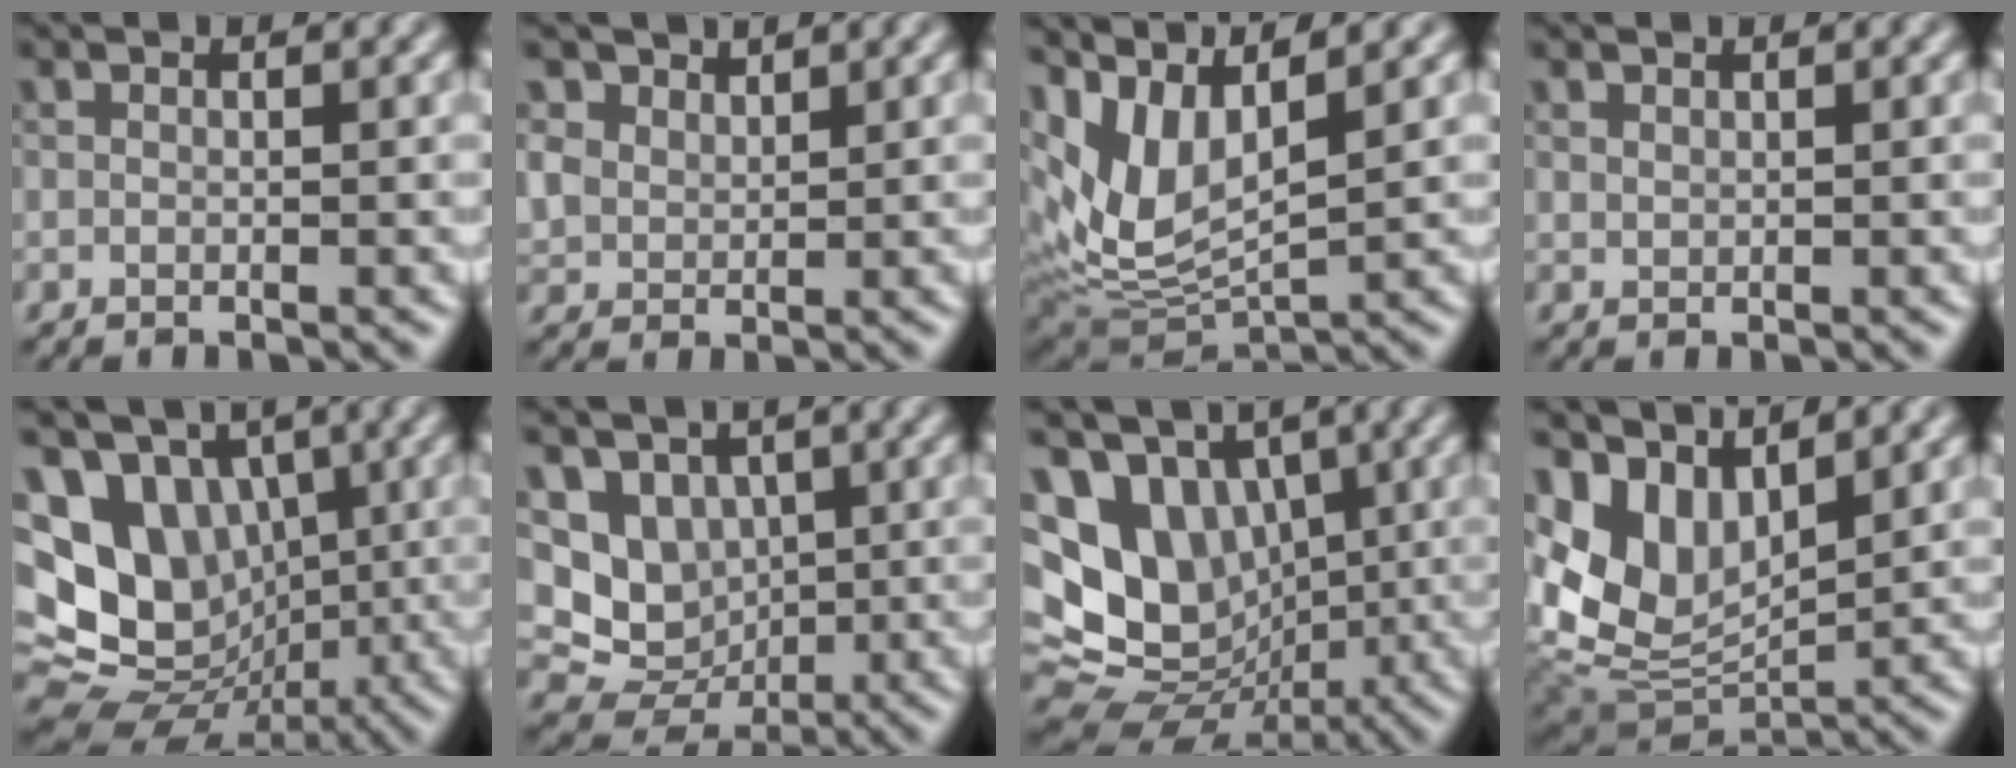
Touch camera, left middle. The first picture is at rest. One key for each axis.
{"total": 3.7, "fx": 2.7, "fy": 2.3, "fz": 1.1, "tx": -0.046, "ty": -0.008, "tz": 0.062}
{"total": 8.3, "fx": 3.6, "fy": 3.6, "fz": 6.5, "tx": -0.147, "ty": -0.005, "tz": 0.078}
{"total": 0.5, "fx": 0.5, "fy": 0.2, "fz": 0.1, "tx": -0.005, "ty": 0.001, "tz": 0.013}
{"total": 13.5, "fx": 1.9, "fy": 11.1, "fz": 7.5, "tx": -0.141, "ty": 0.006, "tz": 0.023}
{"total": 6.5, "fx": 1.3, "fy": 5.5, "fz": 3.2, "tx": -0.046, "ty": -0.014, "tz": 0.018}
{"total": 11.6, "fx": 1.9, "fy": 9.3, "fz": 6.7, "tx": -0.125, "ty": -0.003, "tz": 0.037}
{"total": 8.3, "fx": 3.8, "fy": 4.8, "fz": 5.6, "tx": -0.124, "ty": -0.002, "tz": 0.081}